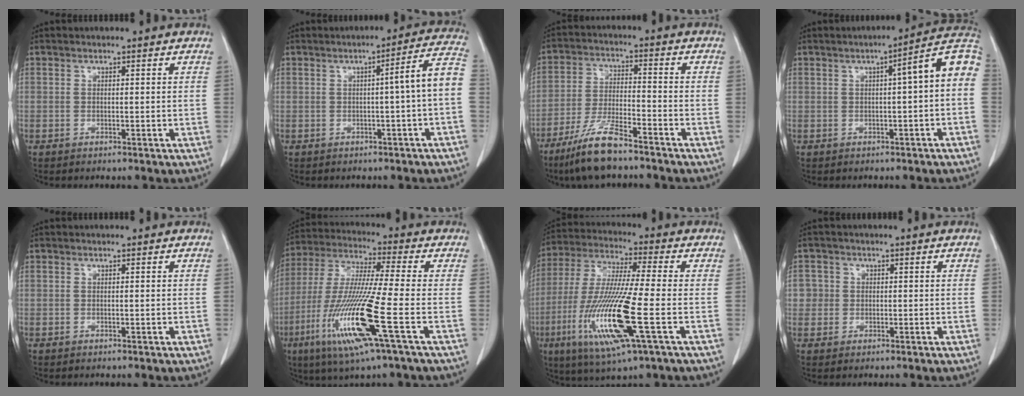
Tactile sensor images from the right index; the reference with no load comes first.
{"total": 6.7, "force": [-0.7, -0.6, 6.6], "torque": [-0.082, 0.019, -0.012]}
{"total": 9.4, "force": [-7.1, 1.1, 6.0], "torque": [-0.124, -0.023, -0.137]}
{"total": 8.0, "force": [0.8, 0.5, 7.9], "torque": [-0.101, 0.030, 0.003]}
{"total": 0.0}
{"total": 16.2, "force": [-6.0, -0.4, 15.1], "torque": [-0.317, -0.026, -0.118]}
{"total": 17.0, "force": [-5.1, 0.8, 16.1], "torque": [-0.340, -0.025, -0.097]}
{"total": 2.7, "force": [0.2, 2.7, 0.0], "torque": [0.018, 0.008, 0.002]}